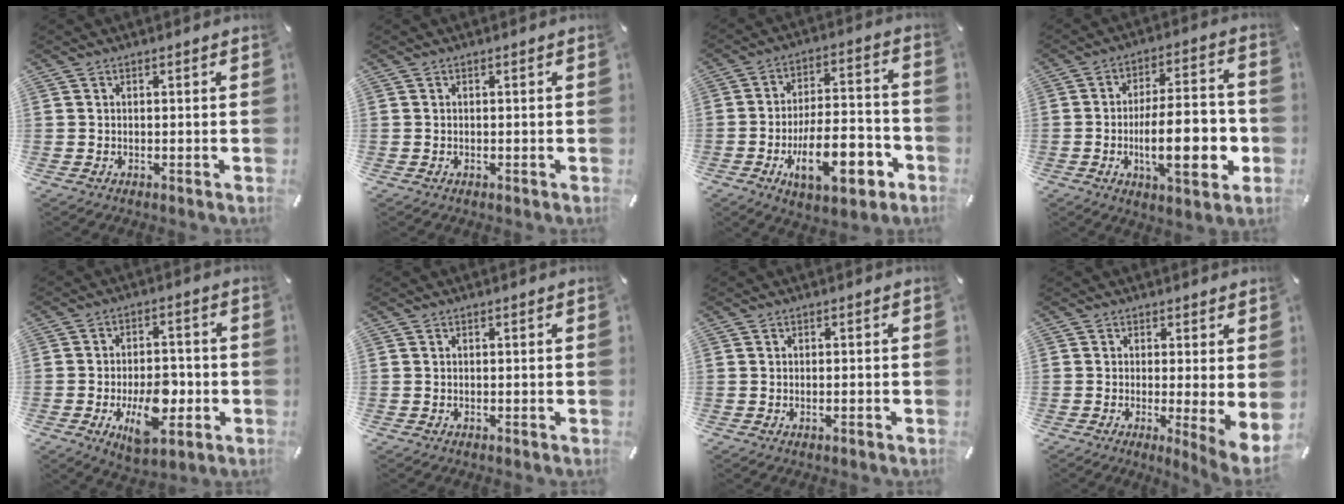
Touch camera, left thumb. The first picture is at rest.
{"total": 0.0}
{"total": 18.1, "force": [-7.1, 8.8, 14.2], "torque": [-0.207, 0.030, -0.108]}
{"total": 18.6, "force": [-4.0, 6.6, 17.0], "torque": [-0.260, -0.002, -0.062]}
{"total": 12.4, "force": [-3.8, 7.0, 9.5], "torque": [-0.143, -0.001, -0.062]}
{"total": 0.0}
{"total": 0.8, "force": [-0.3, 0.2, 0.7], "torque": [-0.014, -0.002, -0.005]}
{"total": 4.7, "force": [0.2, 0.3, 4.7], "torque": [-0.062, -0.026, 0.009]}